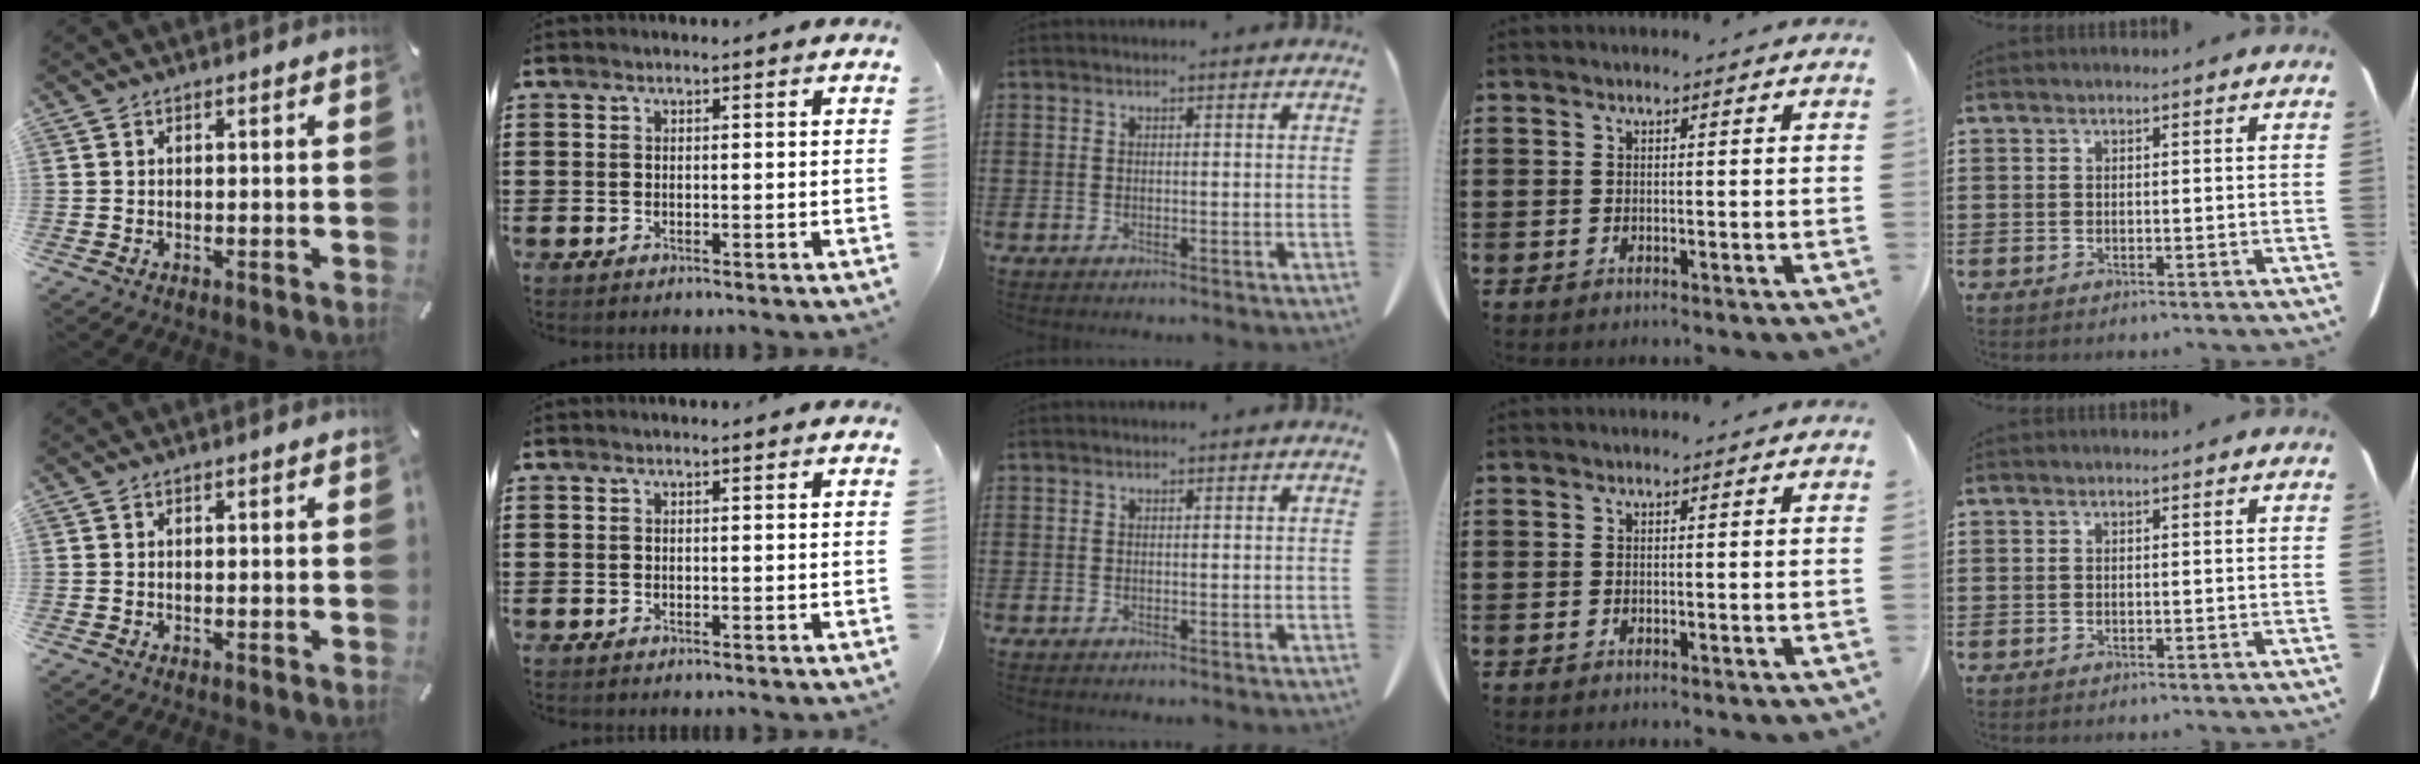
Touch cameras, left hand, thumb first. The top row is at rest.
{}